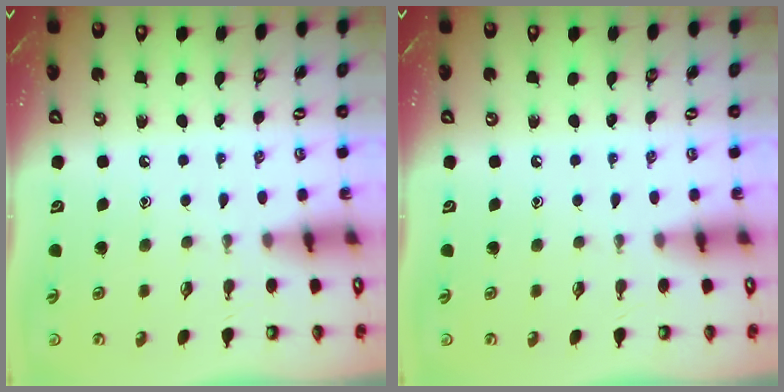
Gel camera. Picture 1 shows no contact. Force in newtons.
{"total": 0.0}